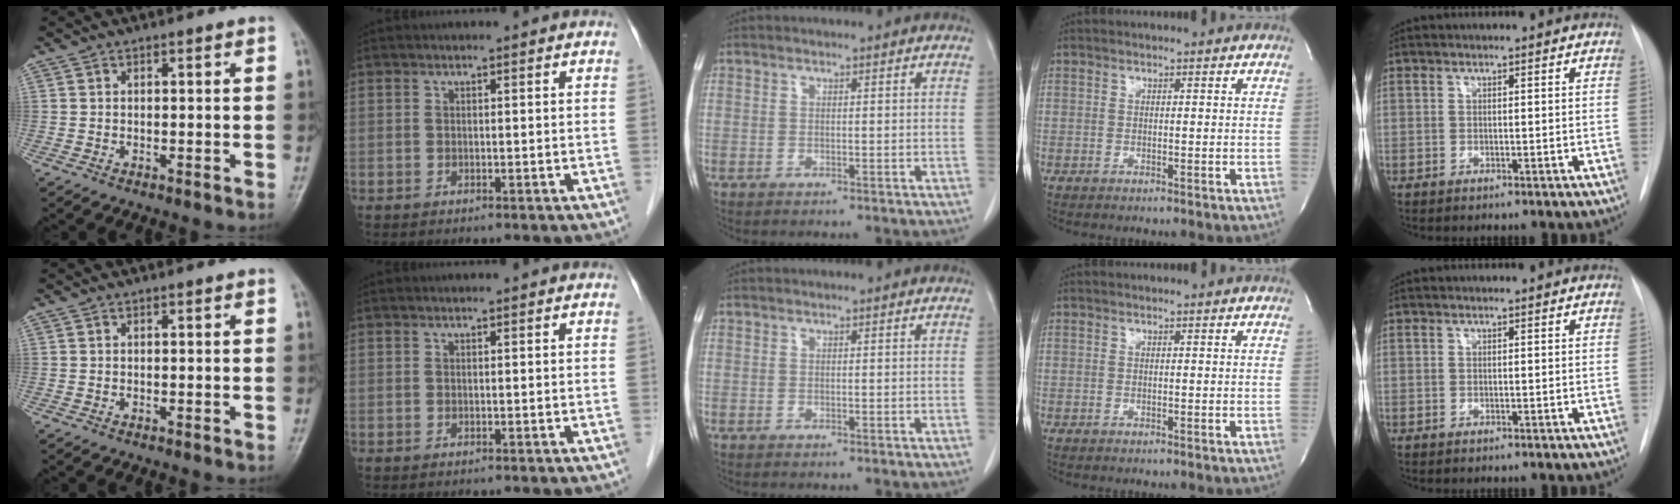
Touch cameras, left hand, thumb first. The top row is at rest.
{}